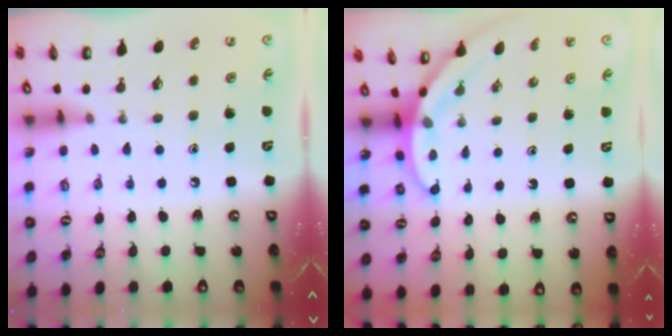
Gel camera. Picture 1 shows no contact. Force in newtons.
{"total": 3.4, "press": 3.4, "slide": 0.1}